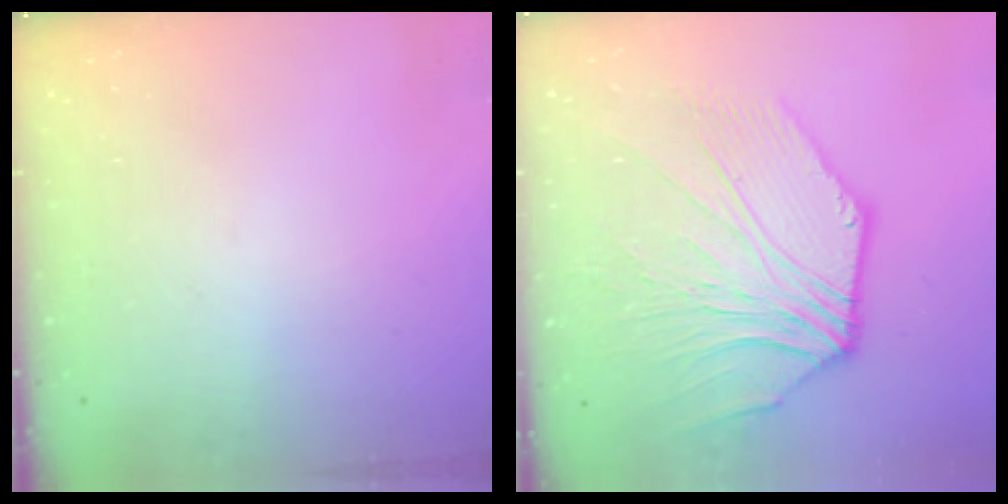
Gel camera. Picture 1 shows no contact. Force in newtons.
{"total": 9.3, "press": 9.2, "slide": 1.7}